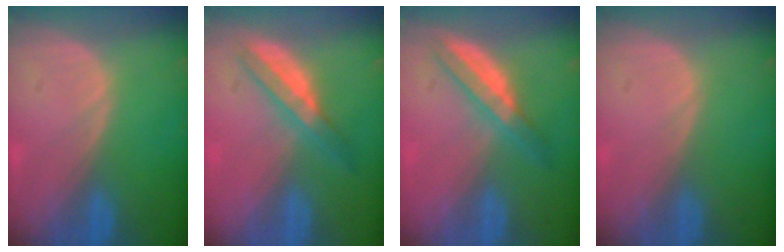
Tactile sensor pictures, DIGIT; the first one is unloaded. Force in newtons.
{"total": 4.9, "press": 4.8, "slide": 0.7}
{"total": 5.5, "press": 5.0, "slide": 2.2}
{"total": 0.0}